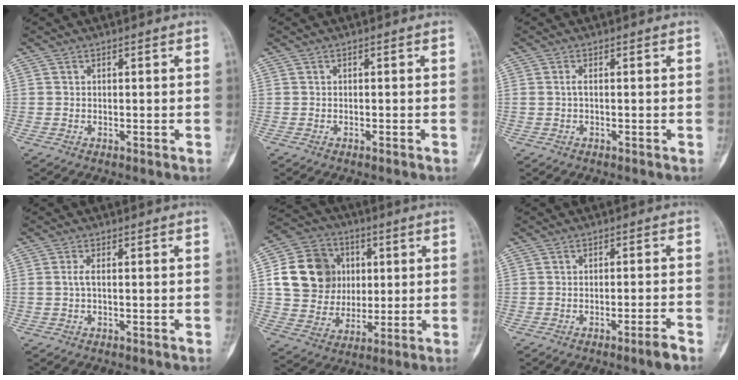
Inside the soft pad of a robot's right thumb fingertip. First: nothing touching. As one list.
[{"total": 0.5, "force": [-0.4, 0.1, 0.3], "torque": [-0.009, 0.003, -0.004]}, {"total": 1.0, "force": [0.0, 0.3, 0.9], "torque": [-0.023, -0.001, 0.001]}, {"total": 1.5, "force": [0.0, 0.5, 1.5], "torque": [-0.037, 0.000, 0.001]}, {"total": 15.8, "force": [3.0, 13.6, 7.6], "torque": [-0.106, 0.004, 0.059]}, {"total": 3.0, "force": [-2.2, -0.2, 2.1], "torque": [-0.040, 0.012, -0.033]}]